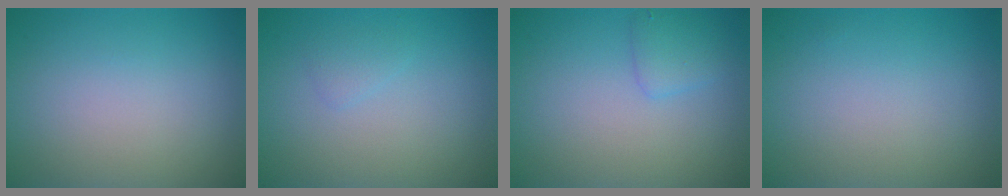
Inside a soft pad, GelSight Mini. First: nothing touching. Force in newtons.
{"total": 0.9, "press": 0.9, "slide": 0.0}
{"total": 1.7, "press": 1.7, "slide": 0.1}
{"total": 0.0}